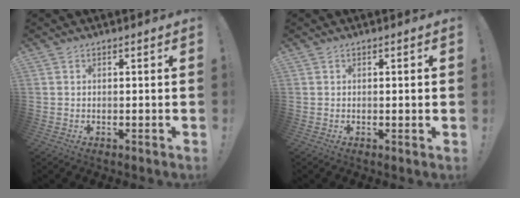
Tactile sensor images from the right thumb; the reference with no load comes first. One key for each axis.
{"total": 1.0, "fx": -0.1, "fy": -0.2, "fz": 1.0, "tx": -0.019, "ty": 0.001, "tz": -0.004}